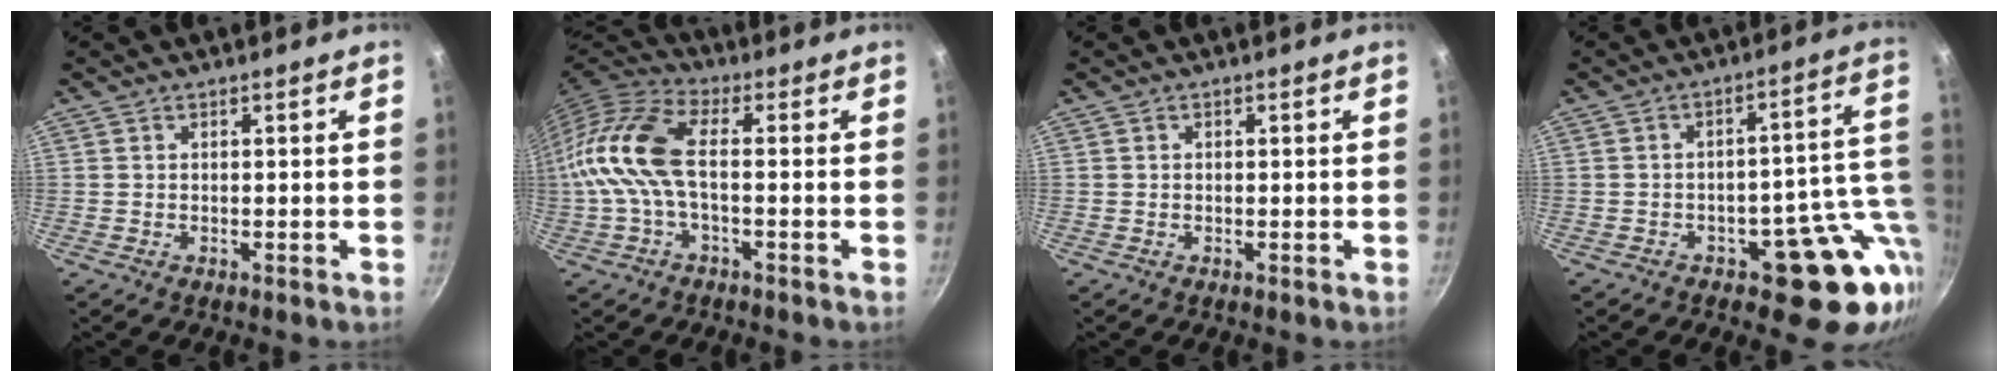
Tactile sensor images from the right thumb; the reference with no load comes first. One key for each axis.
{"total": 12.6, "fx": -0.9, "fy": 6.0, "fz": 11.1, "tx": -0.236, "ty": 0.030, "tz": -0.037}
{"total": 0.0}
{"total": 13.9, "fx": -3.5, "fy": 8.3, "fz": 10.6, "tx": -0.055, "ty": 0.028, "tz": -0.038}